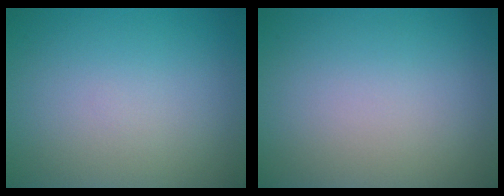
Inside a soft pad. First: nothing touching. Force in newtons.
{"total": 0.0}